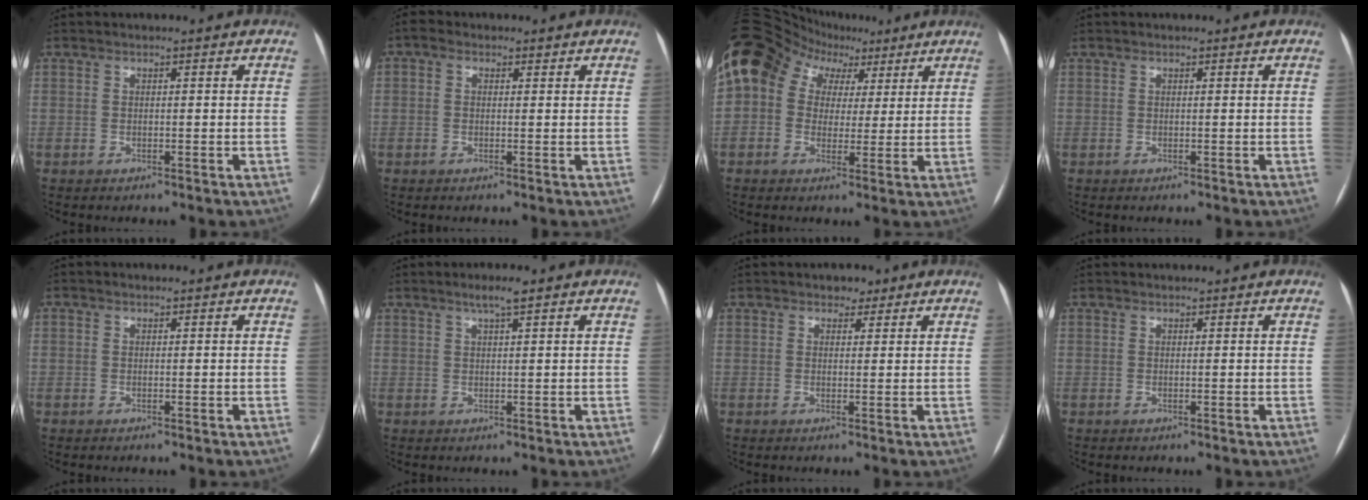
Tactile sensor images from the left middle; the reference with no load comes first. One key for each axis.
{"total": 0.6, "fx": -0.2, "fy": -0.4, "fz": -0.3, "tx": 0.003, "ty": 0.001, "tz": -0.006}
{"total": 11.9, "fx": 5.3, "fy": 8.8, "fz": 5.9, "tx": -0.112, "ty": 0.064, "tz": 0.088}
{"total": 0.0}
{"total": 2.0, "fx": -0.7, "fy": -1.5, "fz": -1.0, "tx": 0.017, "ty": -0.012, "tz": -0.012}
{"total": 2.7, "fx": 1.8, "fy": 0.0, "fz": 2.0, "tx": -0.041, "ty": 0.004, "tz": 0.032}
{"total": 2.1, "fx": 1.5, "fy": 1.3, "fz": 0.7, "tx": -0.006, "ty": 0.003, "tz": 0.020}
{"total": 1.9, "fx": 0.1, "fy": -1.6, "fz": -0.9, "tx": 0.016, "ty": 0.005, "tz": 0.006}